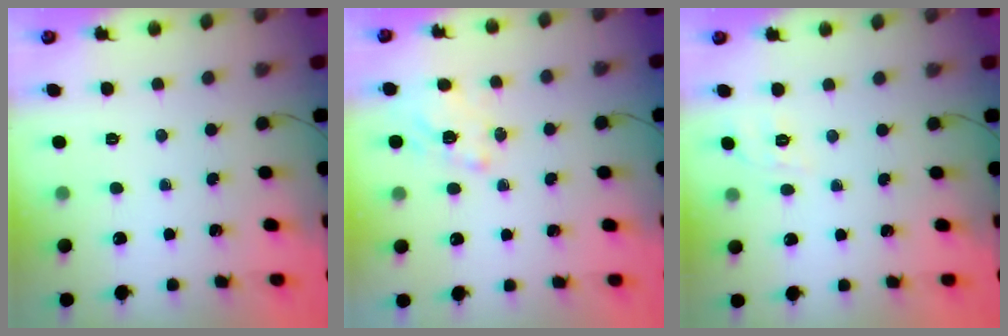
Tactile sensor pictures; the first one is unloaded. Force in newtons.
{"total": 1.2, "press": 0.2, "slide": 1.2}
{"total": 4.8, "press": 4.3, "slide": 2.1}